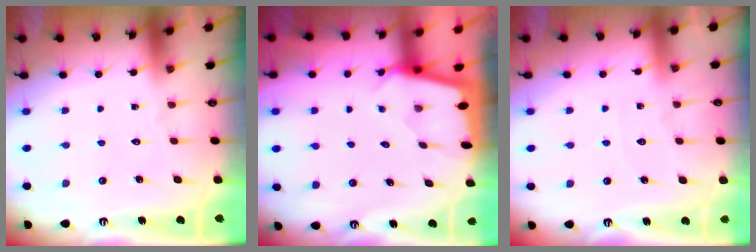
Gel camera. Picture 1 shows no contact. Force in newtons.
{"total": 1.5, "press": 1.5, "slide": 0.2}
{"total": 2.1, "press": 2.1, "slide": 0.3}